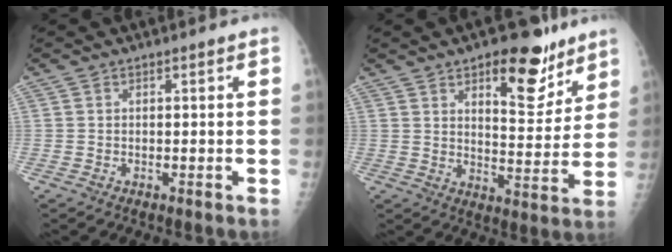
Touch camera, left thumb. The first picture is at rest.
{"total": 13.8, "force": [8.5, 6.0, 9.1], "torque": [-0.079, -0.049, 0.121]}